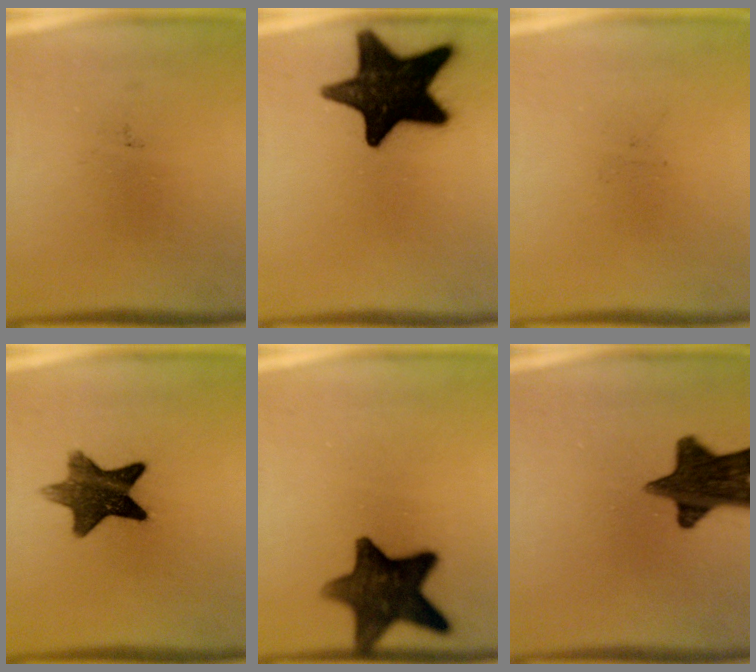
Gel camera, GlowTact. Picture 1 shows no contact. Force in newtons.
{"total": 19.4}
{"total": 0.0}
{"total": 10.9}
{"total": 13.4}
{"total": 14.3}